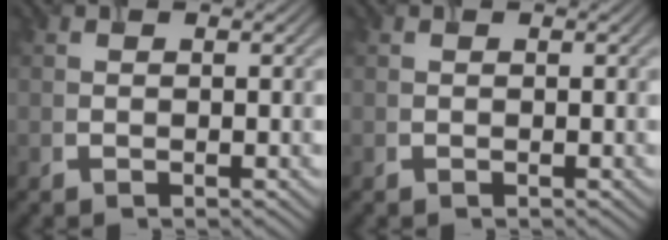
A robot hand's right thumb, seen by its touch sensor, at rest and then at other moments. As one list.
[{"total": 0.0}]